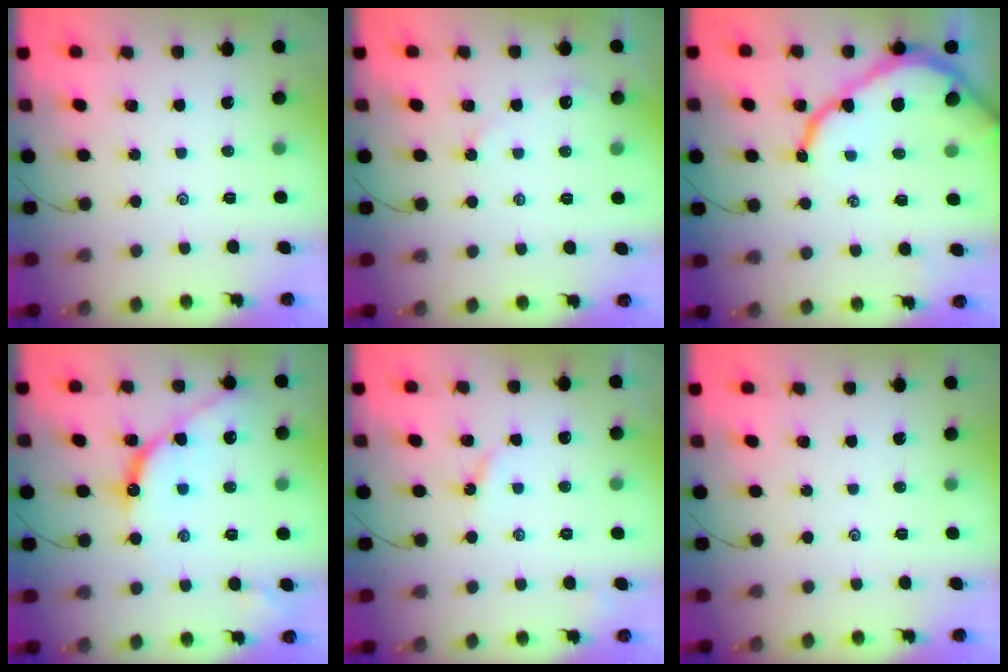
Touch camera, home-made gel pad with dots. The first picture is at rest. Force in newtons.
{"total": 2.9, "press": 2.8, "slide": 0.3}
{"total": 11.9, "press": 11.8, "slide": 1.3}
{"total": 10.8, "press": 10.7, "slide": 0.9}
{"total": 2.7, "press": 2.7, "slide": 0.4}
{"total": 0.0}